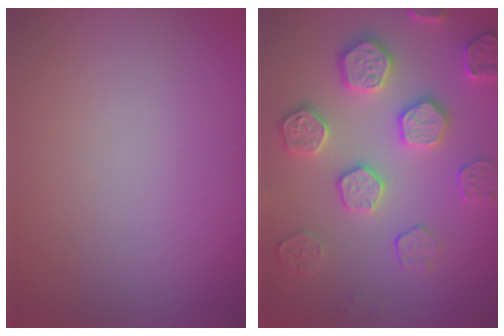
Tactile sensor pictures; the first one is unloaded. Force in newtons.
{"total": 4.6, "press": 4.3, "slide": 1.6}